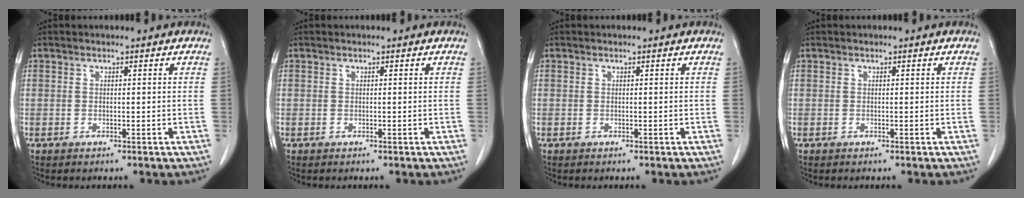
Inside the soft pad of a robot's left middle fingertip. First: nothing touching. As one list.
[{"total": 0.0}, {"total": 0.0}, {"total": 0.0}]